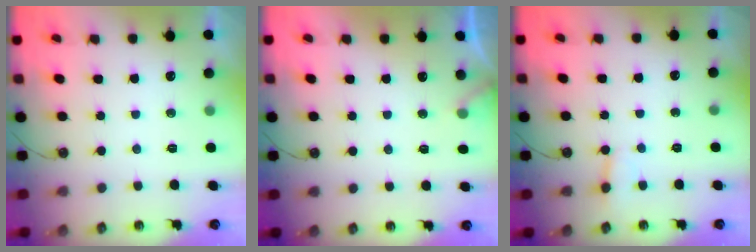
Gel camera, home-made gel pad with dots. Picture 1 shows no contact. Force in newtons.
{"total": 4.5, "press": 4.5, "slide": 0.4}
{"total": 2.6, "press": 2.6, "slide": 0.2}